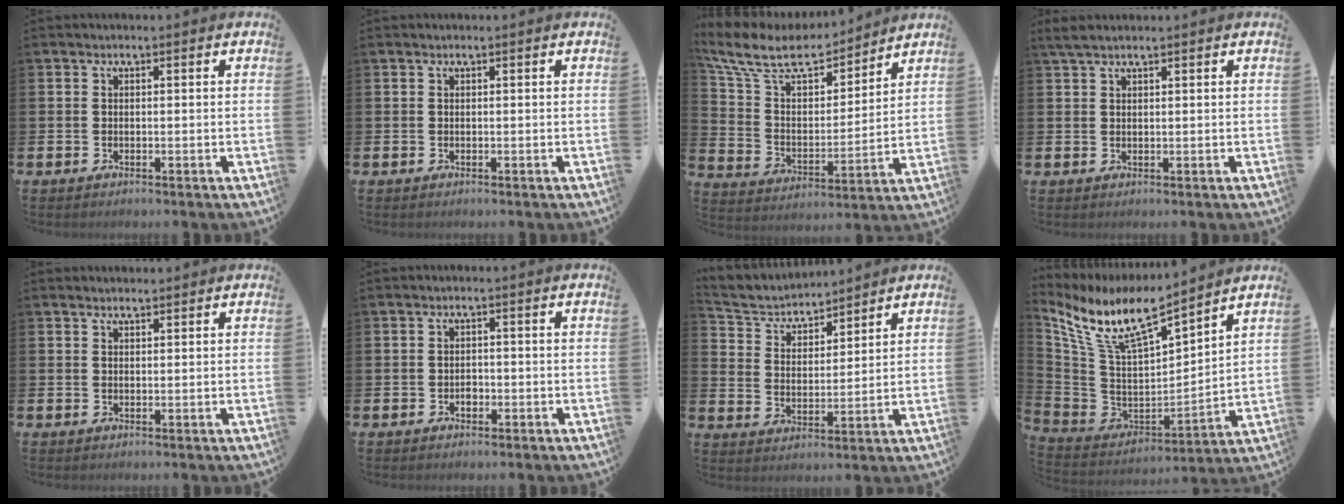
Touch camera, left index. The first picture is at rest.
{"total": 0.0}
{"total": 10.5, "force": [9.2, 3.7, 3.5], "torque": [-0.117, -0.057, 0.164]}
{"total": 2.0, "force": [1.7, 0.4, 1.0], "torque": [-0.025, 0.007, 0.032]}
{"total": 1.3, "force": [1.2, 0.3, 0.1], "torque": [0.008, -0.002, 0.020]}
{"total": 1.2, "force": [-0.4, 0.9, 0.6], "torque": [-0.008, 0.002, -0.009]}
{"total": 4.4, "force": [4.2, 1.4, 0.2], "torque": [-0.028, -0.033, 0.069]}
{"total": 10.3, "force": [8.5, 1.9, 5.4], "torque": [-0.144, -0.059, 0.145]}